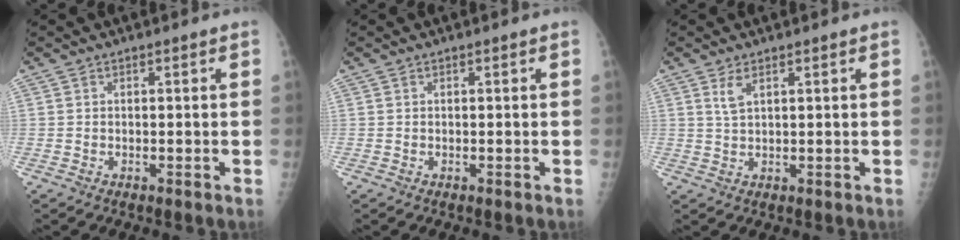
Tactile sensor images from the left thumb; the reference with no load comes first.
{"total": 0.0}
{"total": 2.6, "force": [1.5, 0.8, 1.9], "torque": [-0.042, -0.009, 0.037]}